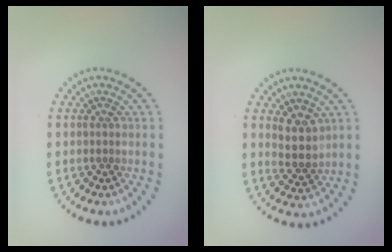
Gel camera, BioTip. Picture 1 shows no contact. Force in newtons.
{"total": 2.9, "press": 2.6, "slide": 1.3}